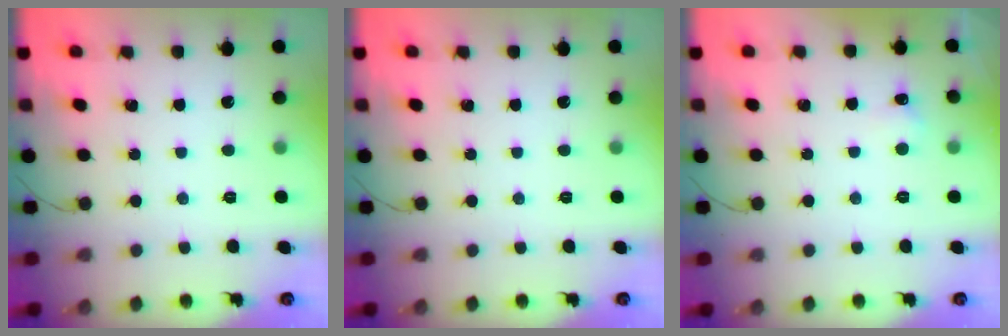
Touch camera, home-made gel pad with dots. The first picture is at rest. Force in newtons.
{"total": 0.0}
{"total": 3.6, "press": 3.5, "slide": 1.0}